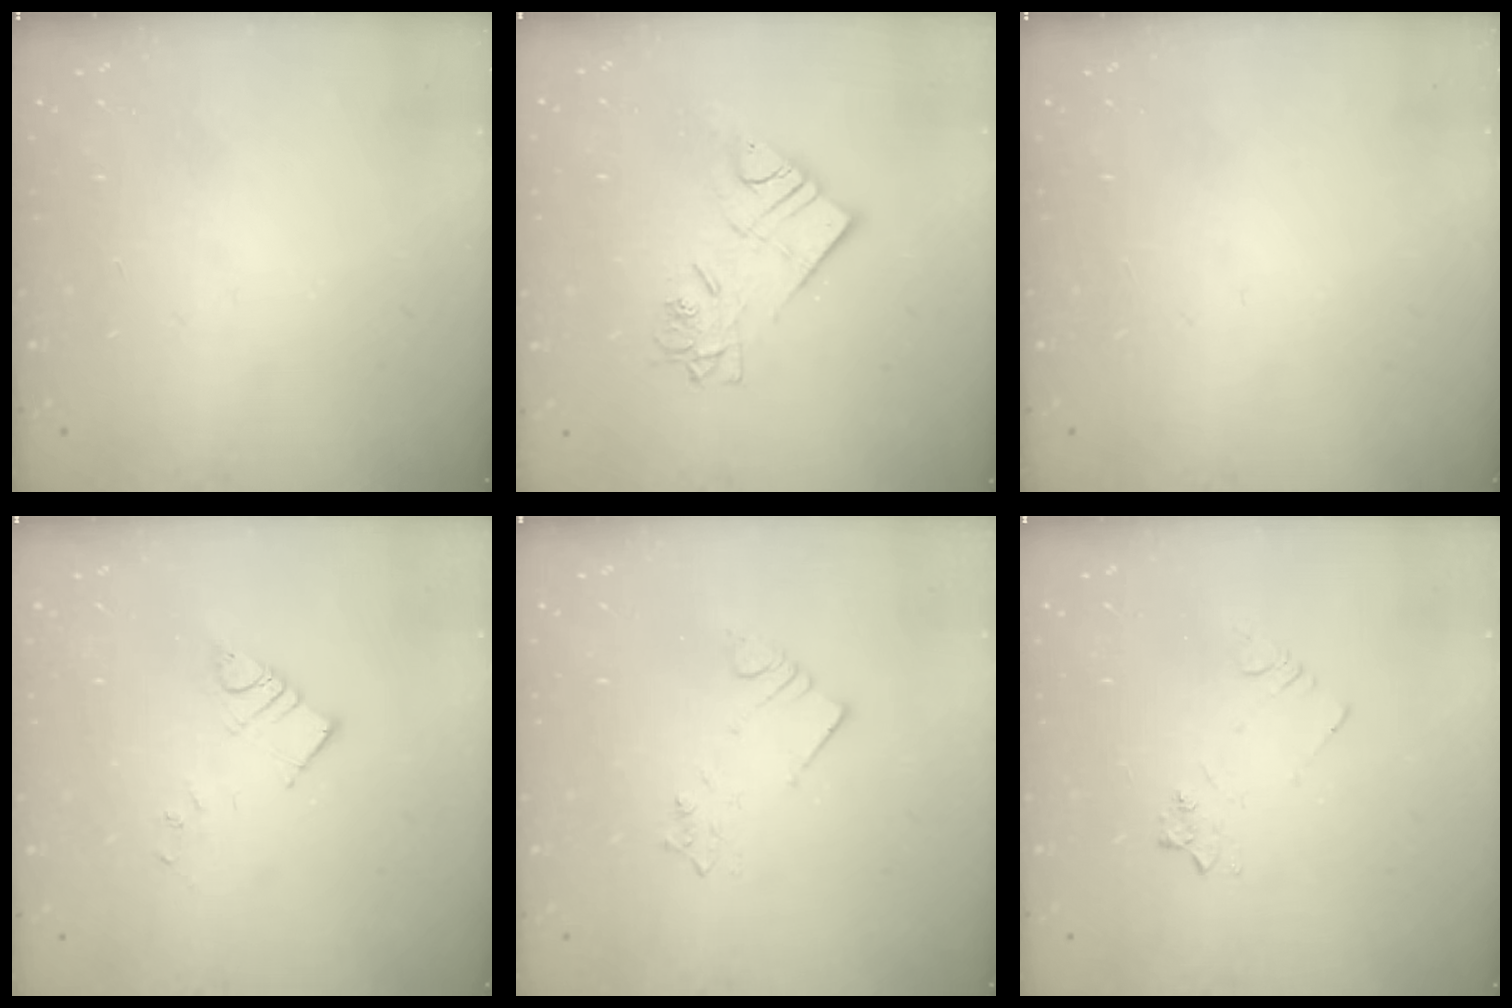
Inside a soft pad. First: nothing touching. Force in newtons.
{"total": 10.6, "press": 10.5, "slide": 0.9}
{"total": 0.0}
{"total": 5.1, "press": 5.1, "slide": 0.2}
{"total": 2.3, "press": 2.3, "slide": 0.3}
{"total": 5.0, "press": 4.9, "slide": 0.7}